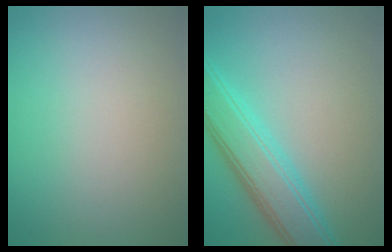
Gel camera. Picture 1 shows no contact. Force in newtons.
{"total": 5.4, "press": 5.4, "slide": 0.1}